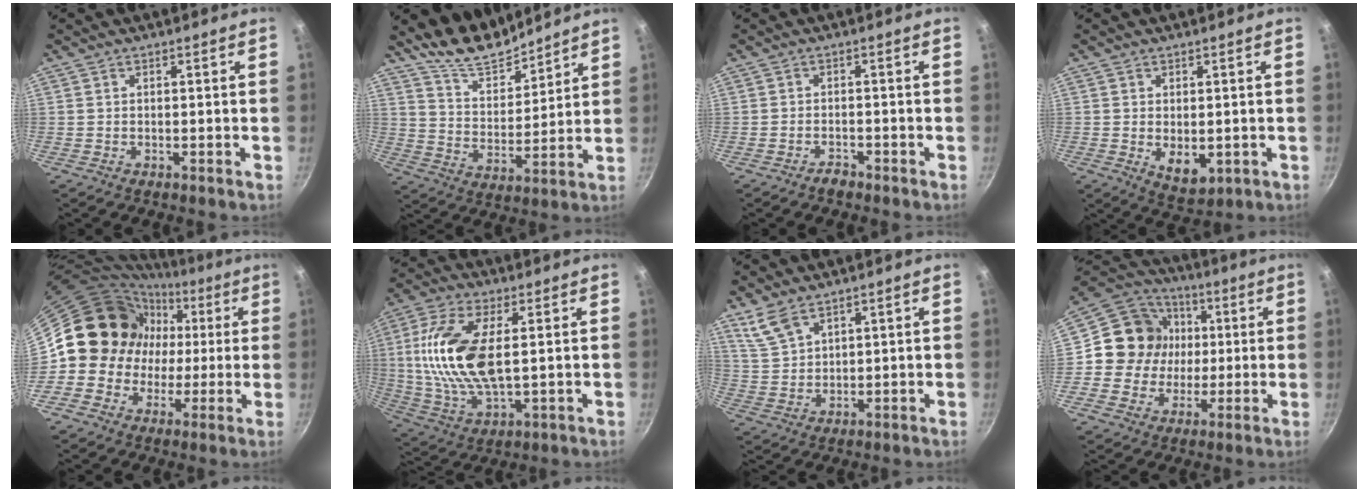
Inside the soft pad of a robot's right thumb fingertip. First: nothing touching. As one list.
[{"total": 10.5, "force": [9.7, 3.1, 2.5], "torque": [-0.020, -0.081, 0.178]}, {"total": 1.8, "force": [-1.6, 0.7, 0.5], "torque": [-0.004, 0.020, -0.021]}, {"total": 5.7, "force": [-0.6, 3.6, 4.4], "torque": [-0.057, -0.012, 0.003]}, {"total": 13.7, "force": [1.1, 13.0, 4.4], "torque": [-0.014, 0.021, 0.006]}, {"total": 16.6, "force": [2.4, 7.5, 14.6], "torque": [-0.294, -0.003, 0.047]}, {"total": 5.8, "force": [4.3, 2.5, 2.9], "torque": [-0.055, -0.012, 0.100]}, {"total": 14.0, "force": [1.1, 12.9, 5.1], "torque": [-0.056, 0.021, 0.006]}]